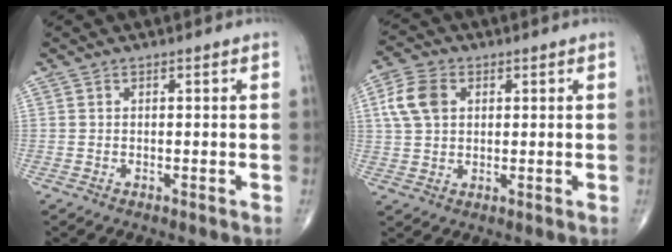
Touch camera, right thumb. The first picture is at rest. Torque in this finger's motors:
{"motor_torque": [-0.27, 0.37, 0.34, -0.12, 0.21]}